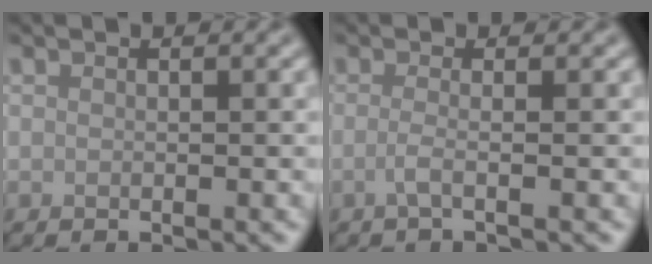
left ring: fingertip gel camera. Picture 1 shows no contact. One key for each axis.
{"total": 1.9, "fx": -0.6, "fy": 0.6, "fz": 1.7, "tx": -0.026, "ty": -0.006, "tz": -0.021}